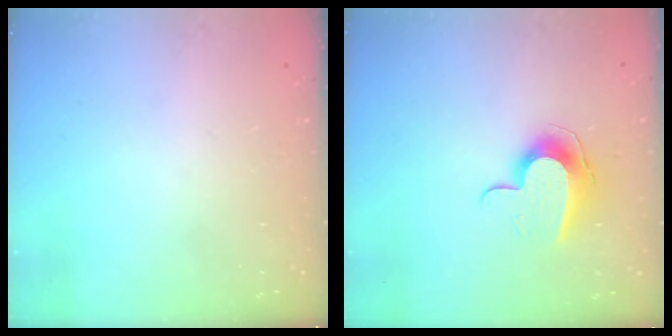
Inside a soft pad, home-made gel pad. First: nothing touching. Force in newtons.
{"total": 9.9, "press": 9.9, "slide": 0.4}